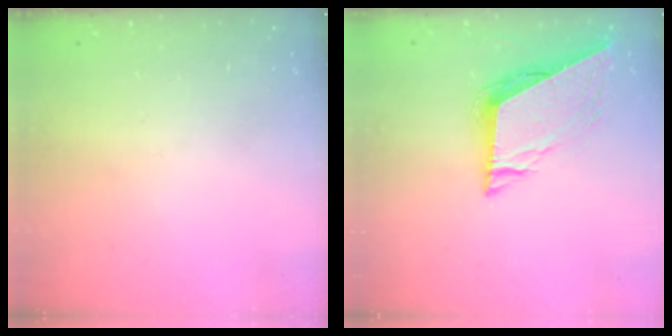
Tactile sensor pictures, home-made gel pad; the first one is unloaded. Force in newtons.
{"total": 8.4, "press": 8.4, "slide": 0.8}